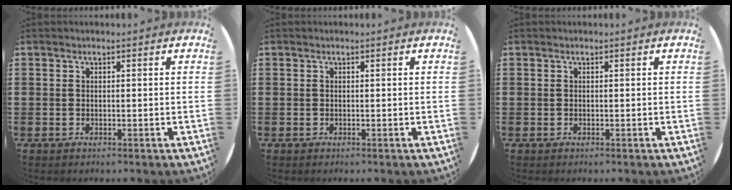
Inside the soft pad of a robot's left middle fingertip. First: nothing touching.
{"total": 0.0}
{"total": 0.0}